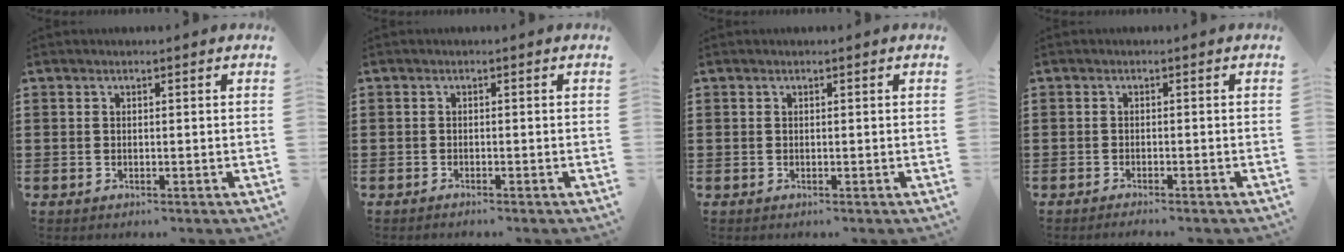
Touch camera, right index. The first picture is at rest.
{"total": 0.8, "force": [-0.8, -0.1, 0.1], "torque": [-0.003, -0.004, -0.016]}
{"total": 0.0}
{"total": 1.1, "force": [-1.1, -0.2, 0.1], "torque": [-0.004, -0.002, -0.021]}